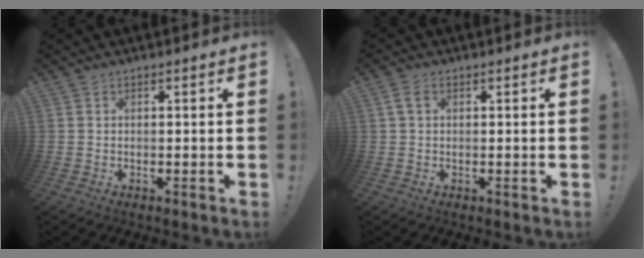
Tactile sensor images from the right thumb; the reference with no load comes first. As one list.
[{"total": 2.9, "force": [1.0, 1.7, 2.1], "torque": [-0.039, 0.004, 0.018]}]